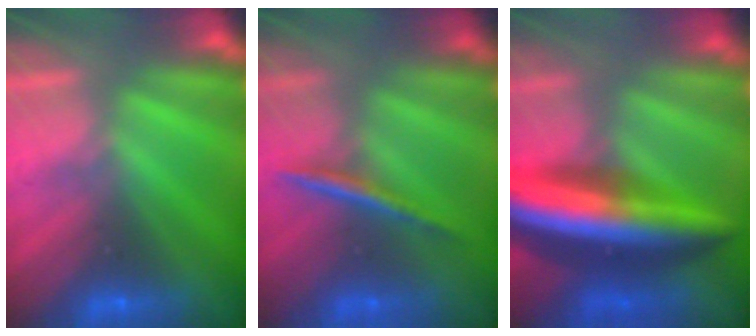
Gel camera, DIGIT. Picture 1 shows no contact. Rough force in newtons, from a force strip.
{"total": 2.2}
{"total": 9.4}